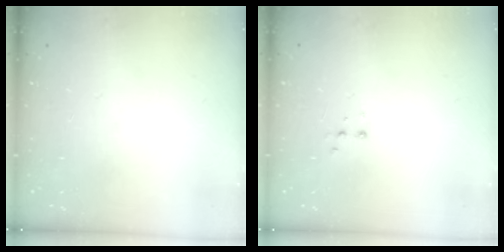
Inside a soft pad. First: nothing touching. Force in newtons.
{"total": 3.0, "press": 2.9, "slide": 0.7}